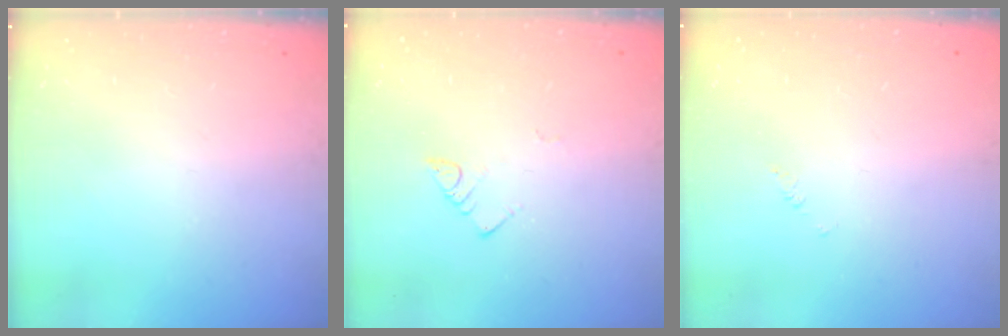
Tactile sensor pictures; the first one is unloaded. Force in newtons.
{"total": 2.7, "press": 2.6, "slide": 0.5}
{"total": 1.7, "press": 1.7, "slide": 0.3}